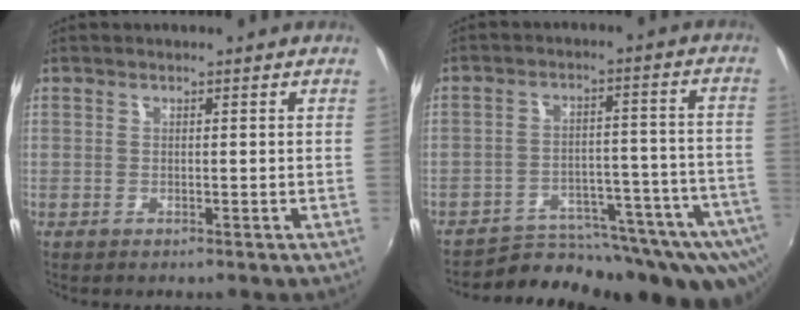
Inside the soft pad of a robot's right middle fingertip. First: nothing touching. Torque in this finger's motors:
{"motor_torque": [1.09, -1.05, 0.60, 0.09]}